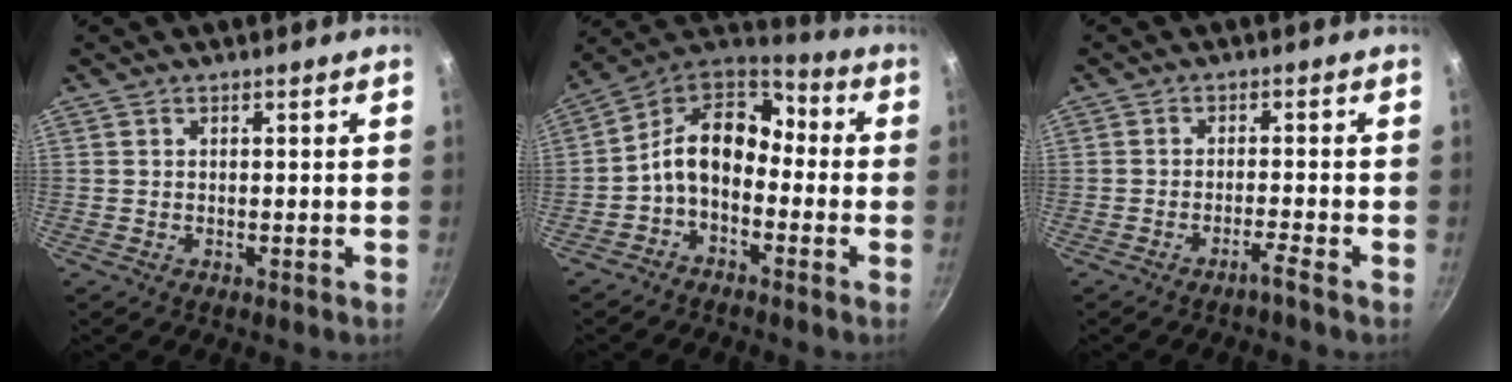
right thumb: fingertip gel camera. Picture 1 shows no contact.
{"total": 12.7, "force": [-2.2, 8.8, 8.9], "torque": [-0.136, 0.058, -0.064]}
{"total": 2.3, "force": [-1.8, -0.6, 1.4], "torque": [-0.035, 0.016, -0.029]}